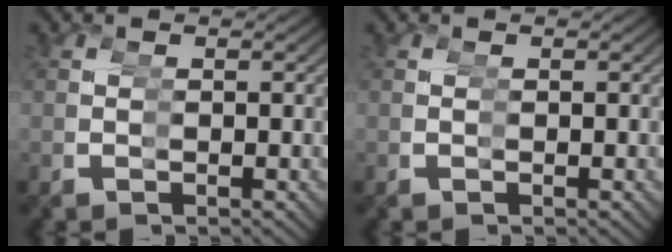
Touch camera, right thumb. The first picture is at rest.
{"total": 0.0}